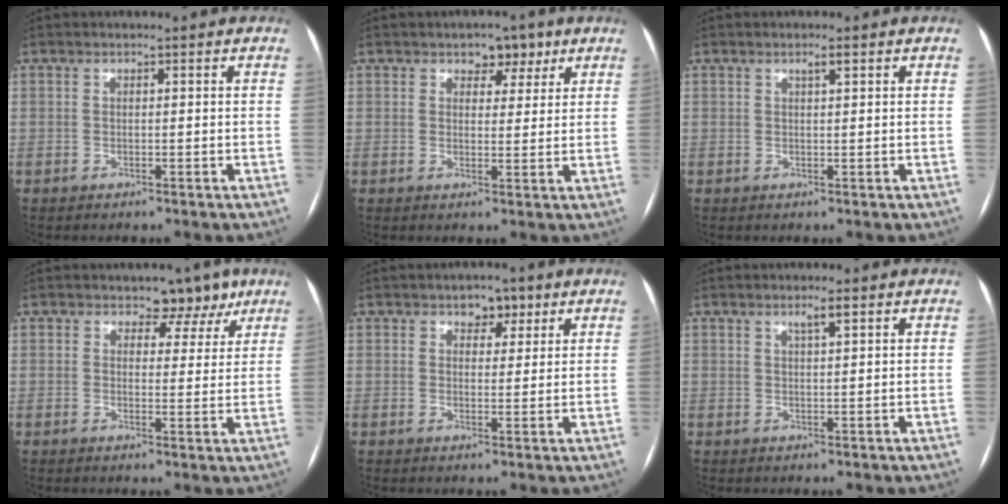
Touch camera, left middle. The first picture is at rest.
{"total": 4.0, "force": [2.4, 2.5, 1.9], "torque": [-0.014, 0.006, 0.033]}
{"total": 1.1, "force": [0.6, 0.1, 0.9], "torque": [-0.017, 0.001, 0.011]}
{"total": 5.1, "force": [3.6, 3.4, 1.4], "torque": [0.000, -0.002, 0.039]}
{"total": 3.4, "force": [2.0, 2.2, 1.7], "torque": [-0.017, 0.006, 0.028]}
{"total": 1.8, "force": [1.1, 0.0, 1.5], "torque": [-0.028, 0.002, 0.020]}